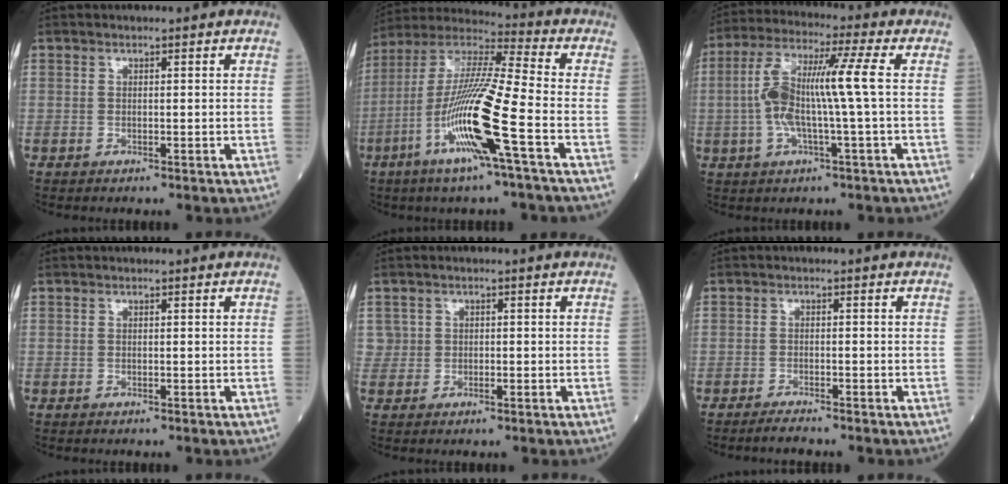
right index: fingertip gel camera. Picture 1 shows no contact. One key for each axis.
{"total": 17.0, "fx": -6.1, "fy": -0.1, "fz": 15.9, "tx": -0.324, "ty": -0.014, "tz": -0.124}
{"total": 11.0, "fx": 0.0, "fy": 0.2, "fz": 11.0, "tx": -0.221, "ty": 0.026, "tz": -0.004}
{"total": 0.0}
{"total": 1.7, "fx": 0.3, "fy": 1.7, "fz": 0.0, "tx": 0.009, "ty": 0.006, "tz": 0.004}
{"total": 1.9, "fx": -1.8, "fy": -0.2, "fz": 0.6, "tx": -0.018, "ty": -0.004, "tz": -0.033}